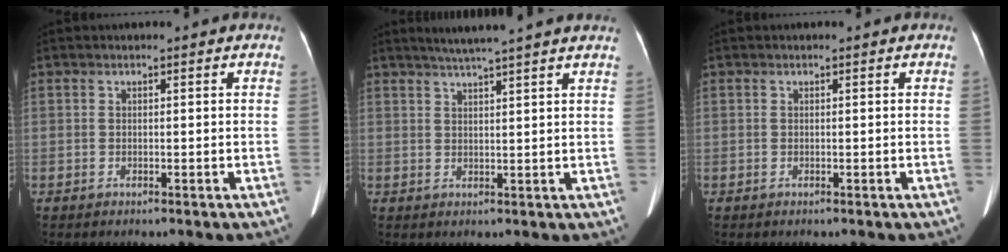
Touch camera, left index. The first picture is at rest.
{"total": 8.8, "force": [7.5, -1.0, 4.5], "torque": [-0.068, 0.023, 0.093]}
{"total": 0.0}